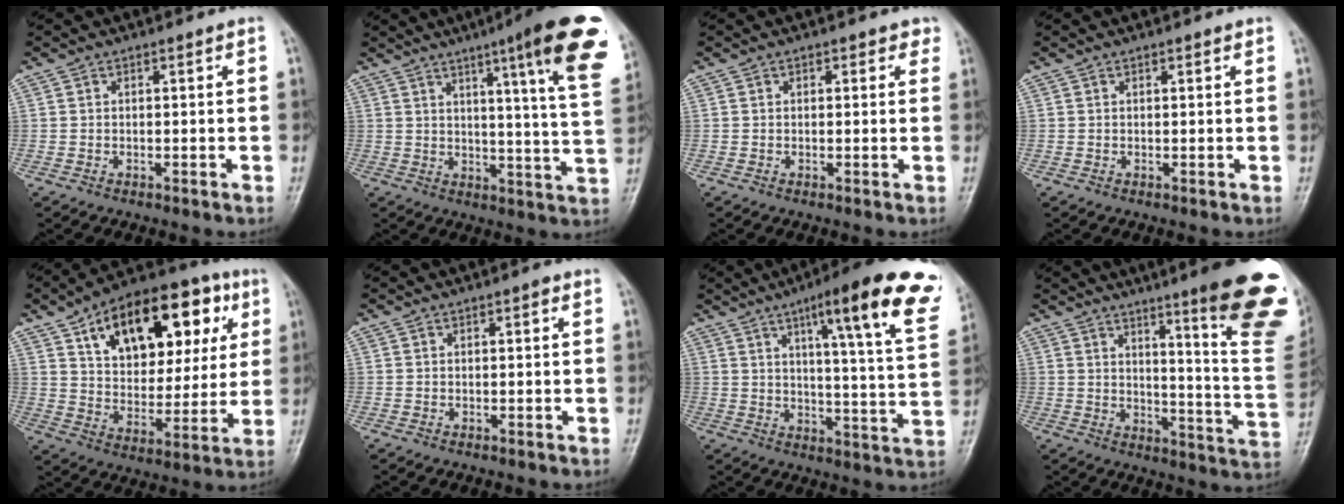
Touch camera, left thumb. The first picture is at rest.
{"total": 20.3, "force": [10.9, 2.0, 16.9], "torque": [-0.203, -0.043, 0.128]}
{"total": 1.8, "force": [1.0, 1.2, 0.9], "torque": [0.009, -0.001, 0.006]}
{"total": 0.5, "force": [0.4, 0.2, 0.3], "torque": [-0.004, -0.001, 0.003]}
{"total": 24.1, "force": [10.2, 13.4, 17.3], "torque": [-0.212, 0.002, 0.159]}
{"total": 0.7, "force": [0.3, 0.3, 0.6], "torque": [-0.009, 0.001, 0.001]}
{"total": 22.7, "force": [12.3, 3.8, 18.7], "torque": [-0.236, -0.033, 0.156]}
{"total": 23.8, "force": [13.6, 3.0, 19.2], "torque": [-0.203, -0.076, 0.178]}